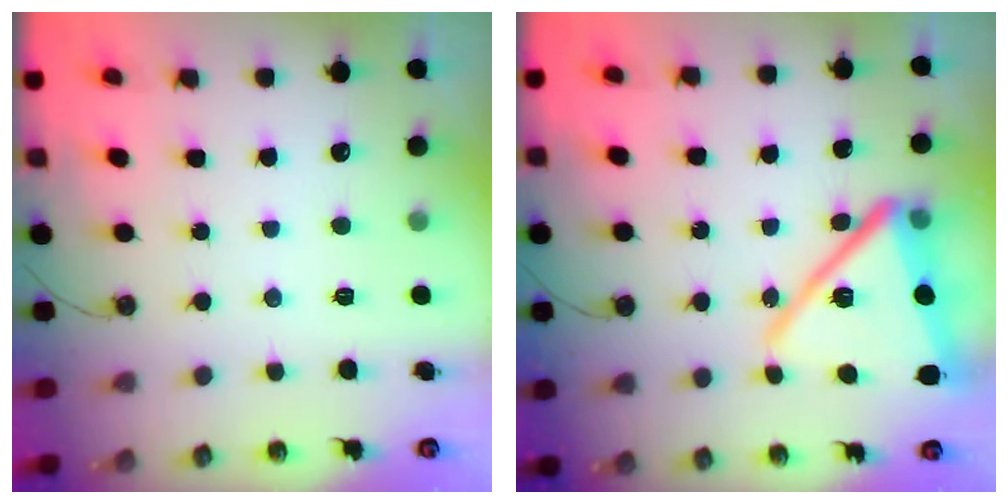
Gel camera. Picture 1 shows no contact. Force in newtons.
{"total": 20.5, "press": 20.4, "slide": 1.4}